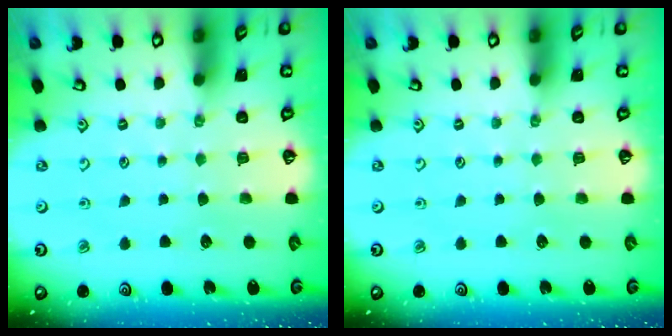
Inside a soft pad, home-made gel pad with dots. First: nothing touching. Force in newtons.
{"total": 0.0}